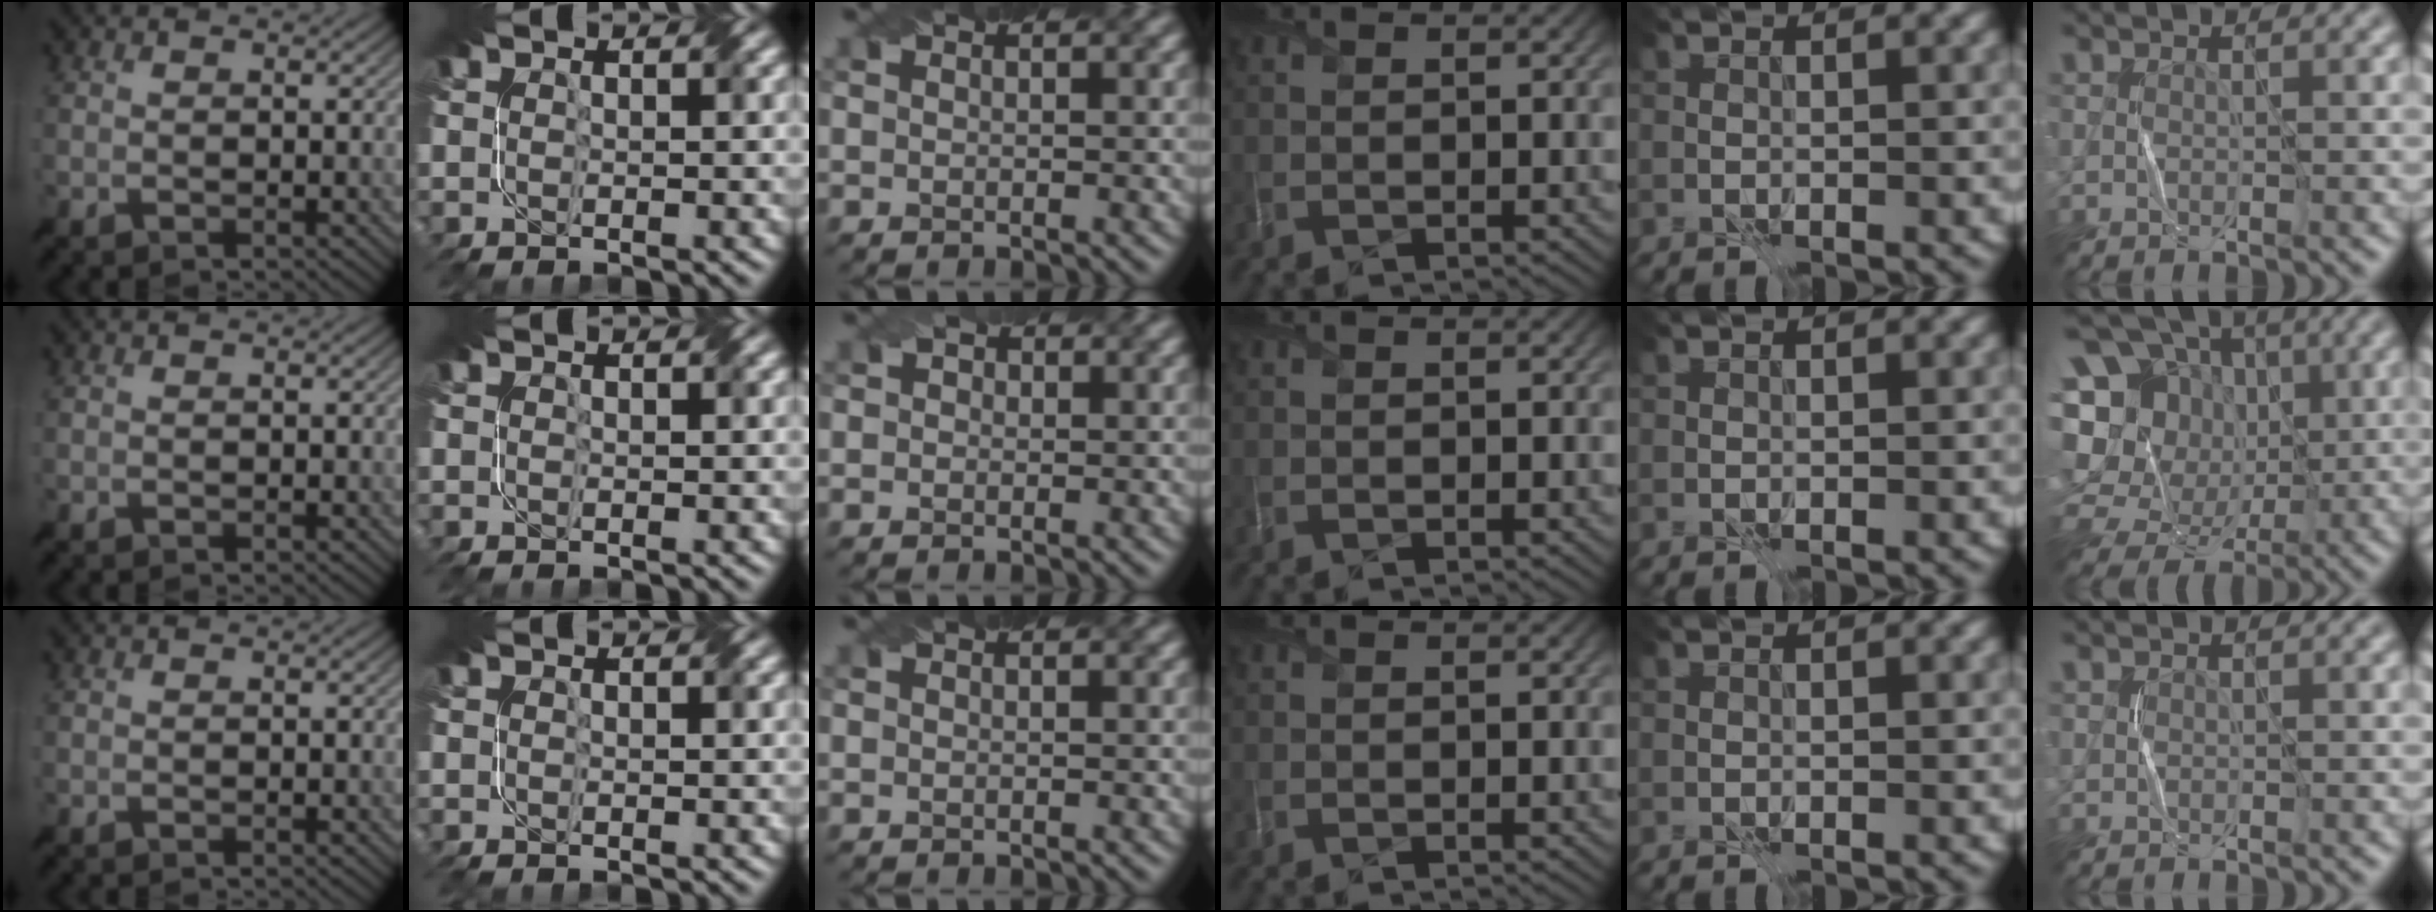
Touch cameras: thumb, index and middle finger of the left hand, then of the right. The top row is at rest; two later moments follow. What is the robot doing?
{"motion": "fold", "object": "file"}